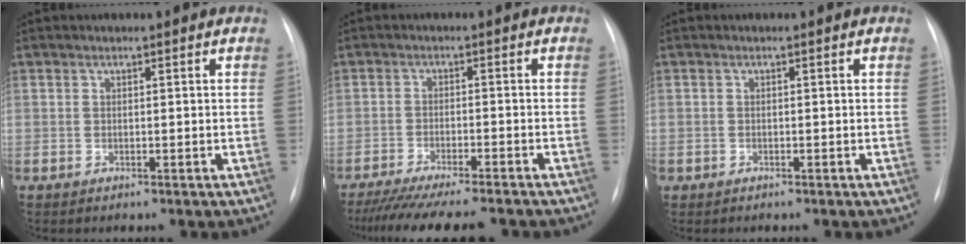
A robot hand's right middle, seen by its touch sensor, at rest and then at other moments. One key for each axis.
{"total": 14.5, "fx": -12.8, "fy": 1.2, "fz": 6.9, "tx": -0.104, "ty": -0.027, "tz": -0.183}
{"total": 0.6, "fx": -0.3, "fy": 0.5, "fz": 0.1, "tx": -0.005, "ty": 0.003, "tz": -0.005}